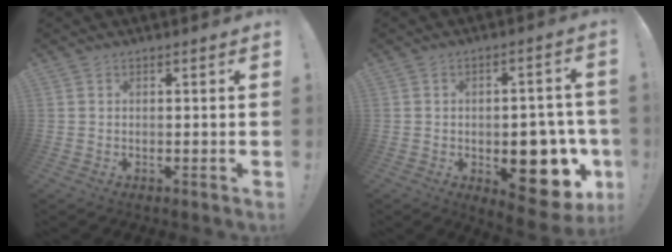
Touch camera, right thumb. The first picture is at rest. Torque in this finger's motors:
{"motor_torque": [1.03, 1.59, 1.29, -0.98, 0.45]}